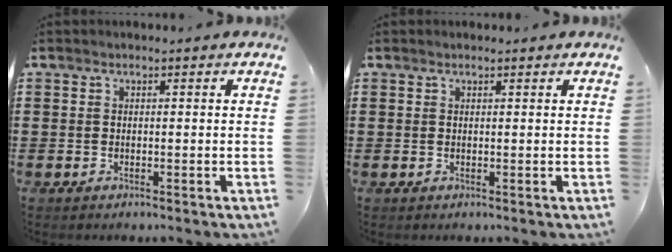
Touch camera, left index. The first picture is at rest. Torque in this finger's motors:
{"motor_torque": [2.14, 0.00, -0.02, -0.06]}